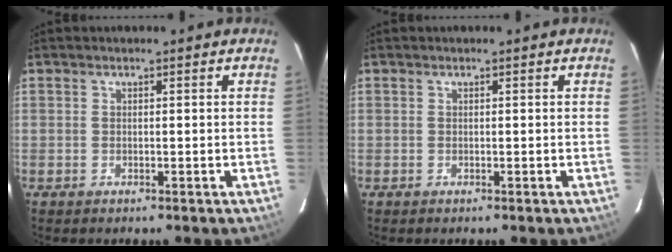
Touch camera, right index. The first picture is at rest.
{"total": 0.0}